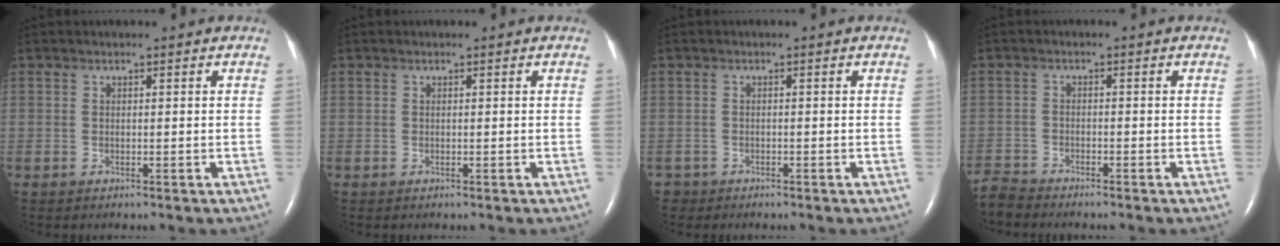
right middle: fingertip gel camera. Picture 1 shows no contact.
{"total": 0.0}
{"total": 1.2, "force": [-1.0, 0.7, -0.3], "torque": [-0.005, 0.001, -0.016]}
{"total": 3.6, "force": [-3.6, -0.2, -0.2], "torque": [-0.001, -0.020, -0.070]}